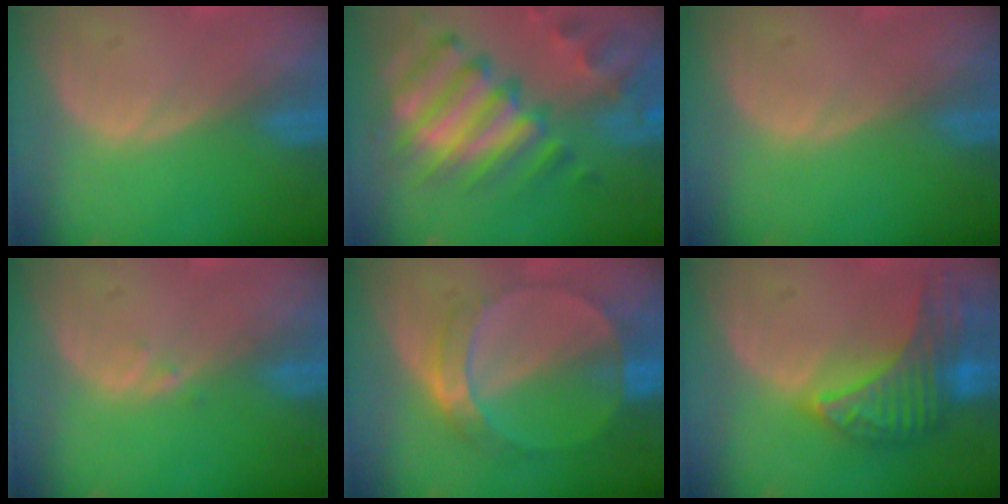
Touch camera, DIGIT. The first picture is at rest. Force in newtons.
{"total": 12.4, "press": 10.7, "slide": 6.2}
{"total": 0.0}
{"total": 0.6, "press": 0.6, "slide": 0.1}
{"total": 7.2, "press": 6.4, "slide": 3.4}
{"total": 8.8, "press": 8.8, "slide": 0.3}